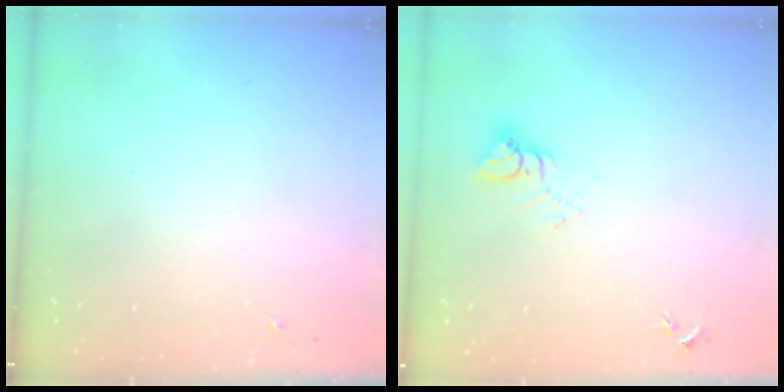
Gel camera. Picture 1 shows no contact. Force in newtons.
{"total": 5.0, "press": 5.0, "slide": 0.4}